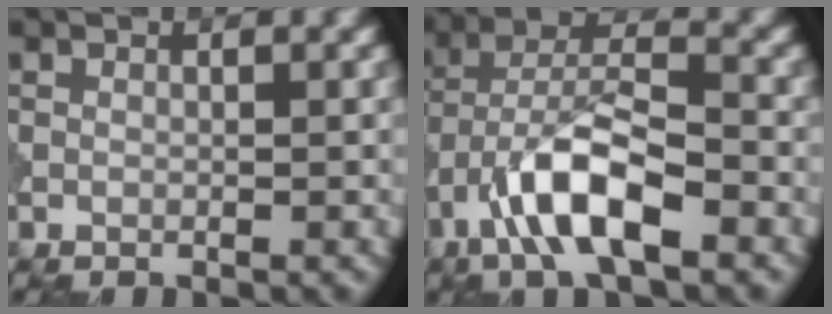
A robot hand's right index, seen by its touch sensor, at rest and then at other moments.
{"total": 8.5, "force": [-4.3, 2.8, 6.8], "torque": [-0.119, 0.013, -0.083]}